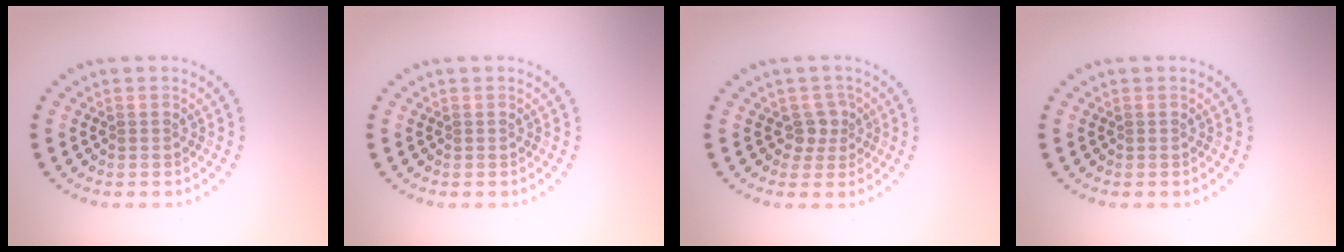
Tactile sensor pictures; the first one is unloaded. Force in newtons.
{"total": 0.0}
{"total": 1.8, "press": 1.2, "slide": 1.3}
{"total": 0.0}